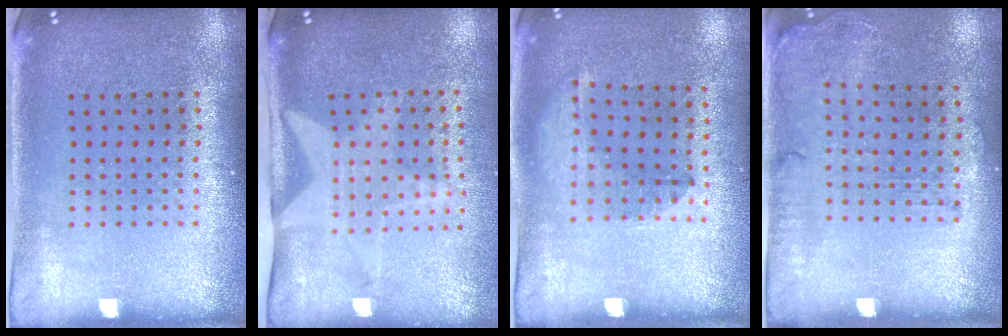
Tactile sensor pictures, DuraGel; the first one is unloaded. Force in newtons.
{"total": 2.0, "press": 1.5, "slide": 1.4}
{"total": 1.3, "press": 0.8, "slide": 1.0}
{"total": 1.6, "press": 1.3, "slide": 1.0}